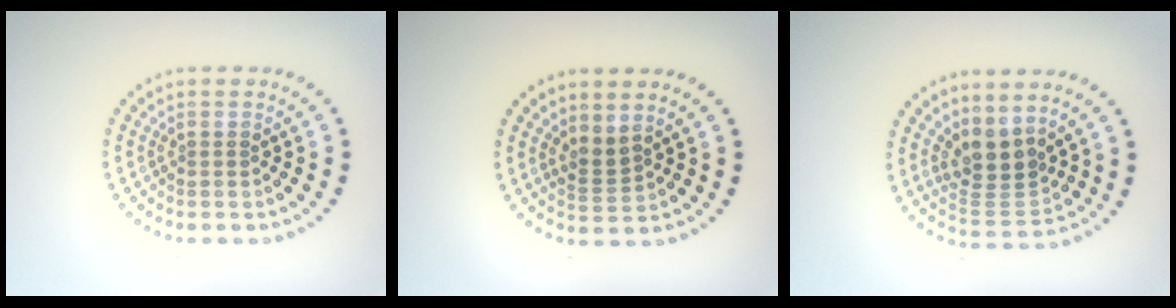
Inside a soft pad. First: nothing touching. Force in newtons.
{"total": 1.9, "press": 1.3, "slide": 1.3}
{"total": 3.8, "press": 3.3, "slide": 1.9}